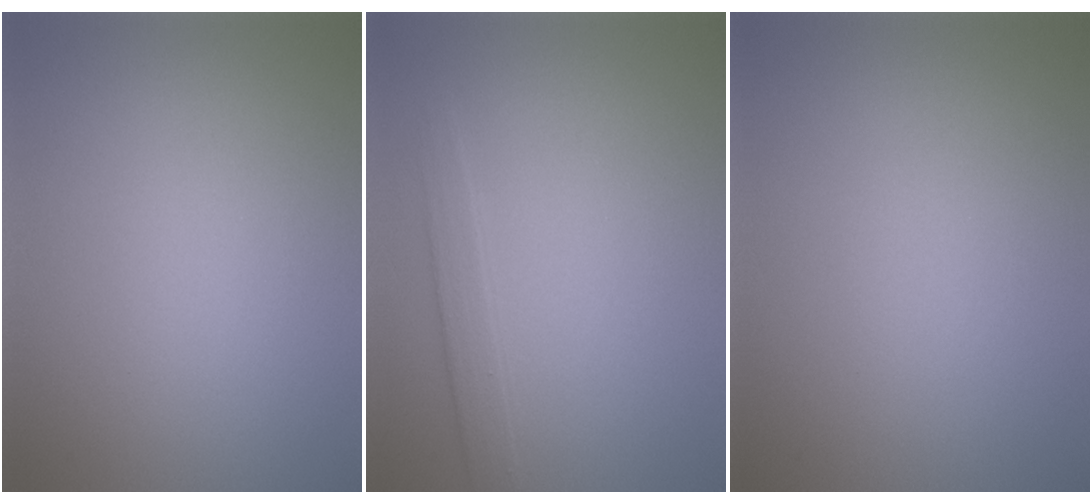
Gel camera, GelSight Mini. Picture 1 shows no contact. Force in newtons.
{"total": 1.7, "press": 1.7, "slide": 0.1}
{"total": 0.0}